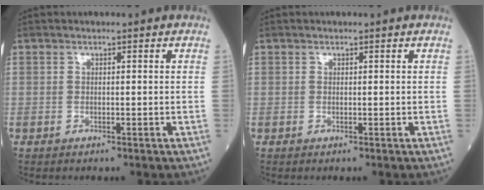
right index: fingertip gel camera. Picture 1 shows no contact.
{"total": 0.0}